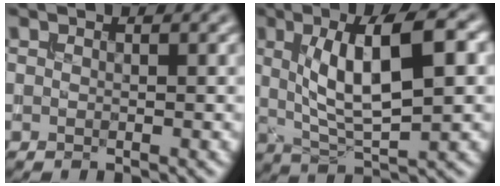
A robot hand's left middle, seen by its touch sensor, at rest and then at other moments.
{"total": 9.1, "force": [1.8, 2.6, 8.5], "torque": [-0.137, 0.004, 0.032]}